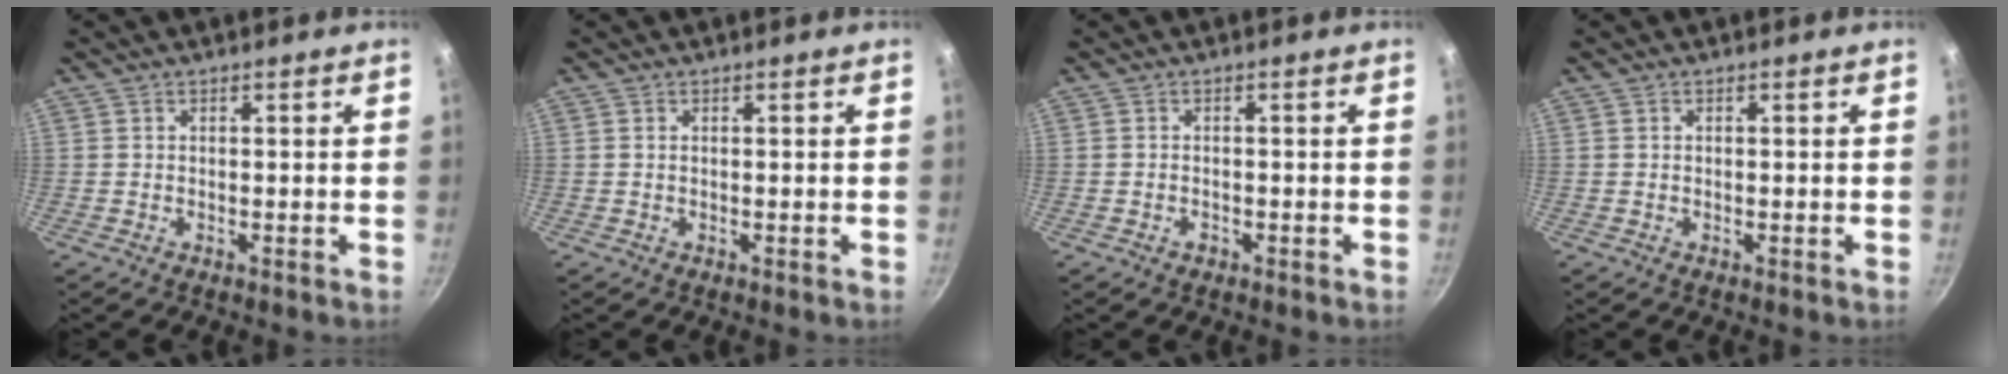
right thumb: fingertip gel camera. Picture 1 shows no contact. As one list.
[{"total": 0.0}, {"total": 1.2, "force": [-0.7, 0.8, 0.6], "torque": [-0.011, 0.005, -0.010]}, {"total": 0.0}]